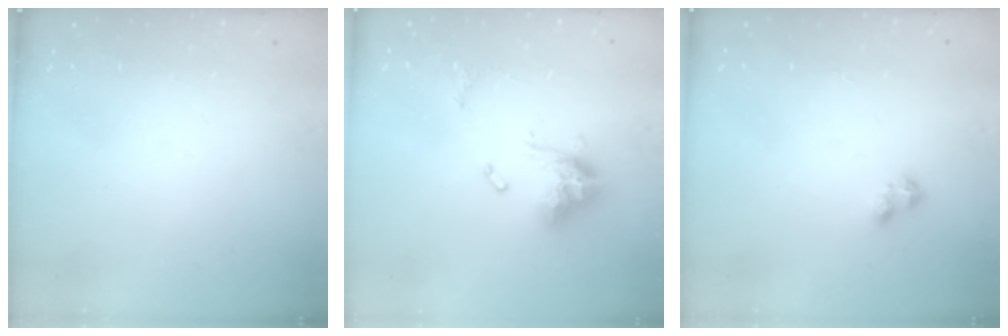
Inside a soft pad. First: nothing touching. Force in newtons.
{"total": 11.9, "press": 11.8, "slide": 1.2}
{"total": 2.6, "press": 2.5, "slide": 0.5}